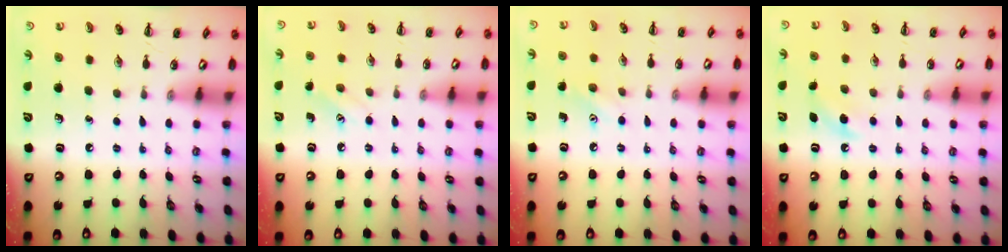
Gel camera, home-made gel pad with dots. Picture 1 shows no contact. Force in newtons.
{"total": 6.7, "press": 6.4, "slide": 1.8}
{"total": 6.5, "press": 6.3, "slide": 1.7}
{"total": 5.3, "press": 5.1, "slide": 1.5}